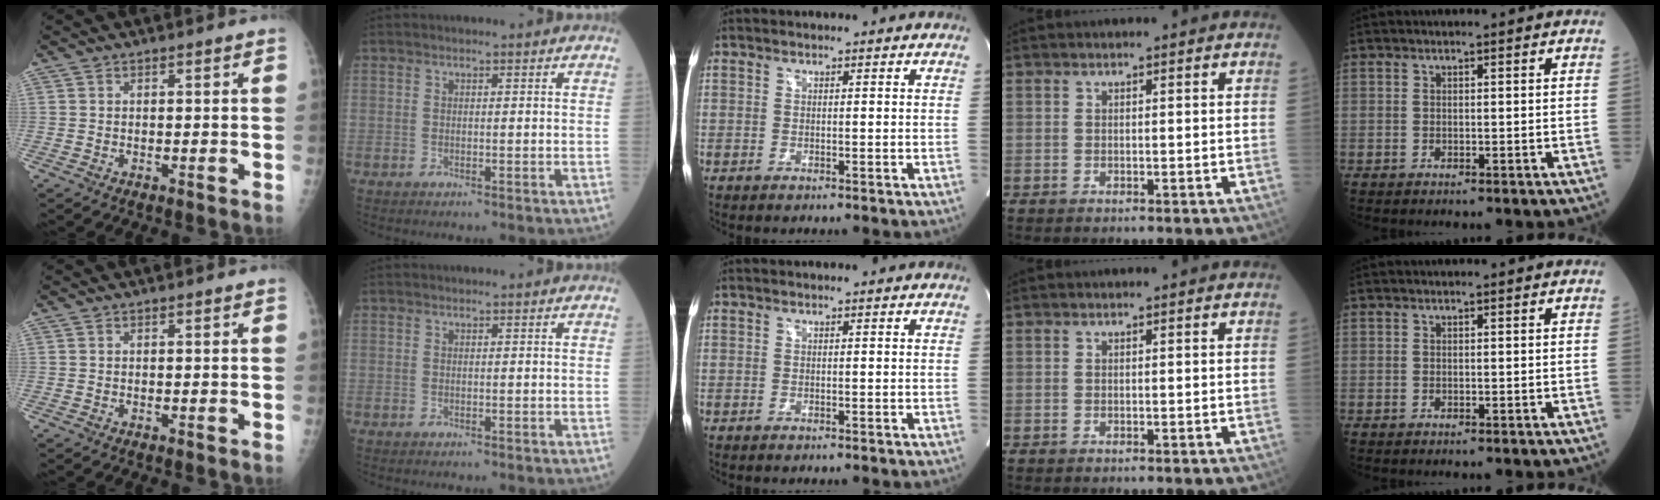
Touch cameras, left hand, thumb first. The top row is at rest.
{}